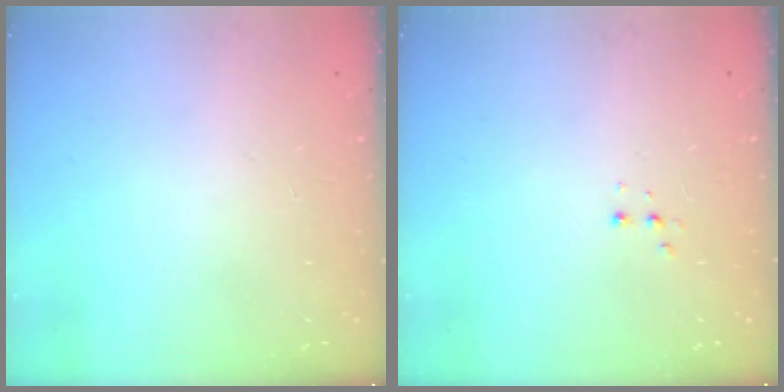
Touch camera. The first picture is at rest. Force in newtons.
{"total": 3.0, "press": 2.9, "slide": 0.7}